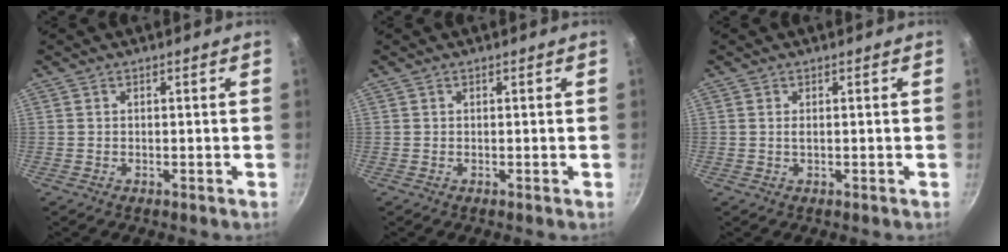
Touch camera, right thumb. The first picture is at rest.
{"total": 0.0}
{"total": 0.7, "force": [0.2, 0.2, 0.6], "torque": [-0.014, 0.000, 0.003]}